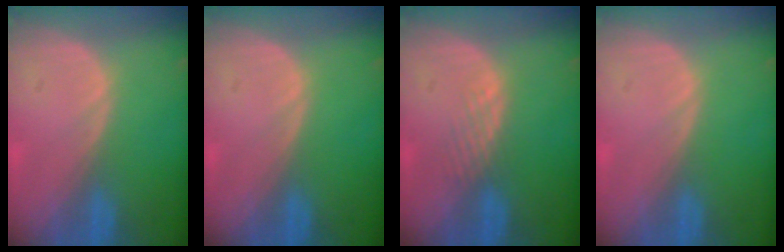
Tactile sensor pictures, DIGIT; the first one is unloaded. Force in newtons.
{"total": 0.0}
{"total": 1.8, "press": 1.8, "slide": 0.2}
{"total": 0.0}